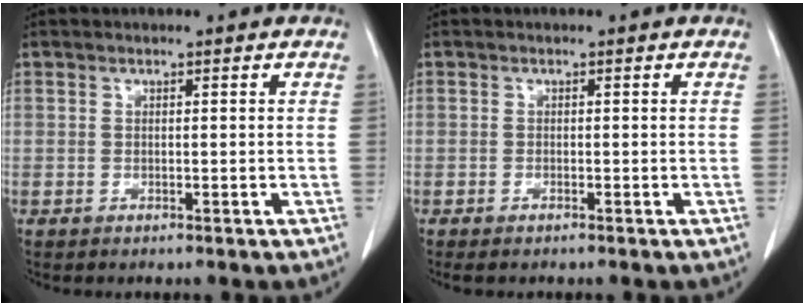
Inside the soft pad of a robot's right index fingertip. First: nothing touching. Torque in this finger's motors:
{"motor_torque": [0.15, -0.11, 0.00, 0.01]}